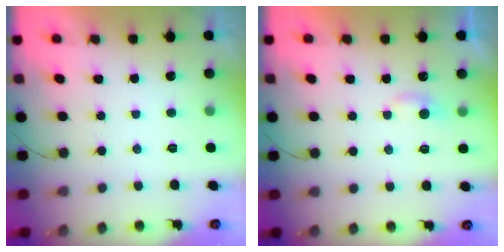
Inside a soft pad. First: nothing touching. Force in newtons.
{"total": 3.9, "press": 3.9, "slide": 0.5}